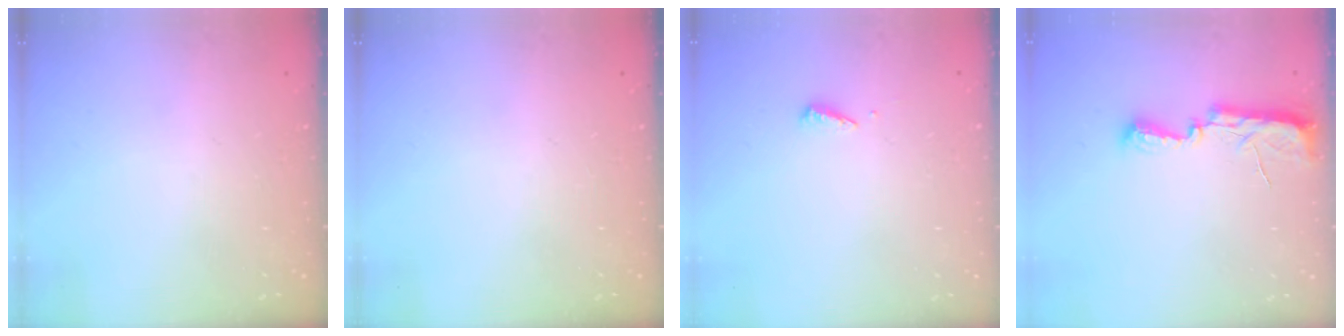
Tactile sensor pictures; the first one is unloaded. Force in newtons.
{"total": 0.0}
{"total": 2.5, "press": 2.5, "slide": 0.1}
{"total": 10.1, "press": 8.9, "slide": 4.8}